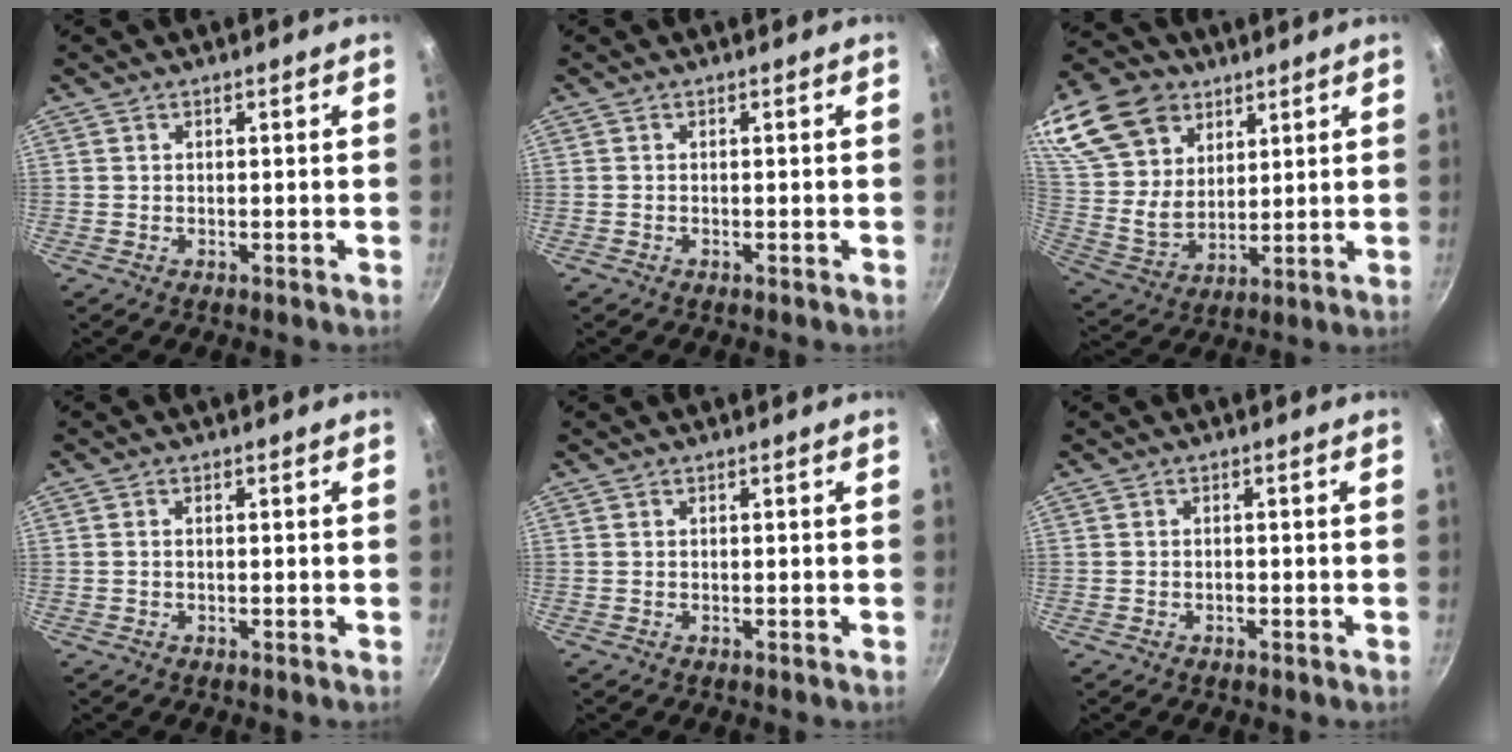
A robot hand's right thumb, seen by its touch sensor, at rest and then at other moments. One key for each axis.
{"total": 0.0}
{"total": 23.5, "fx": 12.6, "fy": 16.3, "fz": 11.4, "tx": -0.244, "ty": -0.009, "tz": 0.245}
{"total": 0.6, "fx": 0.0, "fy": 0.3, "fz": 0.5, "tx": -0.013, "ty": 0.005, "tz": -0.001}
{"total": 0.0}
{"total": 0.8, "fx": -0.4, "fy": 0.5, "fz": 0.5, "tx": -0.008, "ty": 0.003, "tz": -0.007}